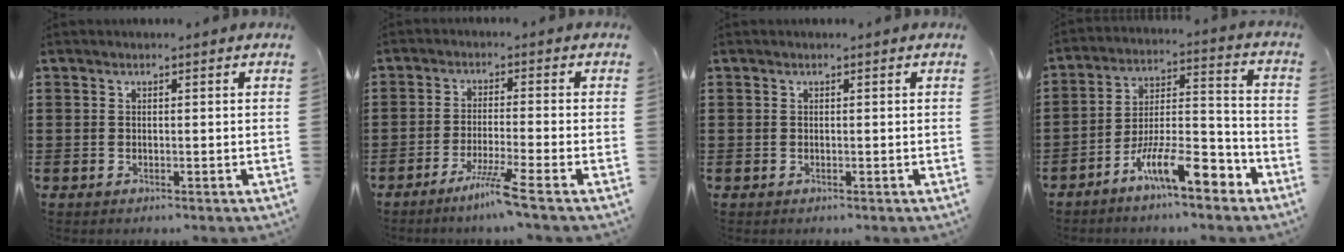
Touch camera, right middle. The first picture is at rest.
{"total": 4.9, "force": [-3.7, -0.6, 3.2], "torque": [-0.058, -0.011, -0.065]}
{"total": 0.0}
{"total": 12.5, "force": [-8.5, 3.6, 8.4], "torque": [-0.144, 0.026, -0.156]}